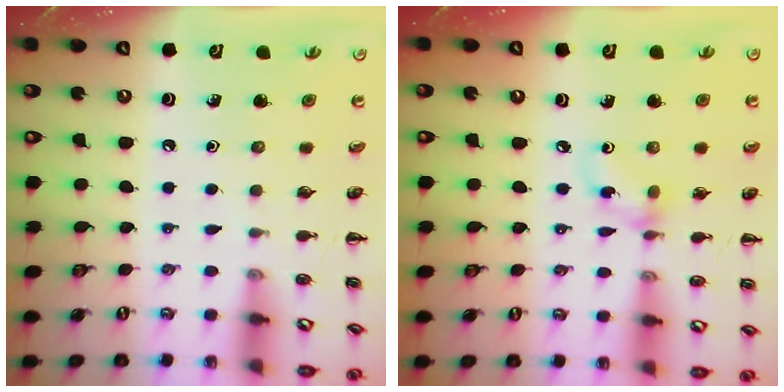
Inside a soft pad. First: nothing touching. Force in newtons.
{"total": 5.0, "press": 4.8, "slide": 1.2}